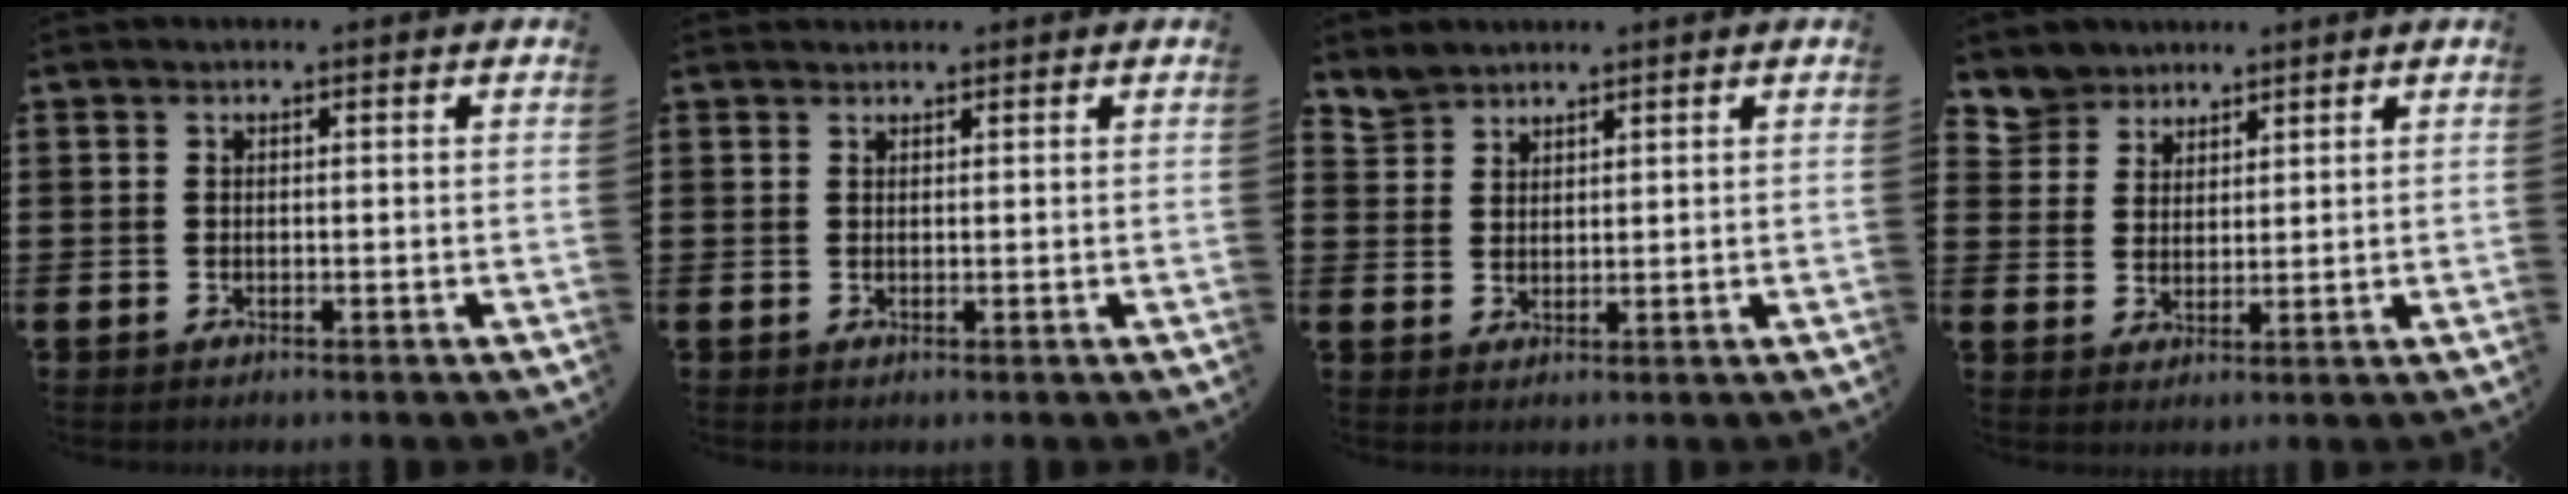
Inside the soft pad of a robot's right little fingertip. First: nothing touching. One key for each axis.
{"total": 0.7, "fx": 0.7, "fy": 0.1, "fz": -0.1, "tx": 0.008, "ty": -0.001, "tz": 0.011}
{"total": 2.9, "fx": 2.7, "fy": 0.7, "fz": -0.5, "tx": -0.002, "ty": -0.004, "tz": 0.055}
{"total": 4.2, "fx": 3.8, "fy": 1.9, "fz": -0.5, "tx": -0.014, "ty": -0.010, "tz": 0.072}